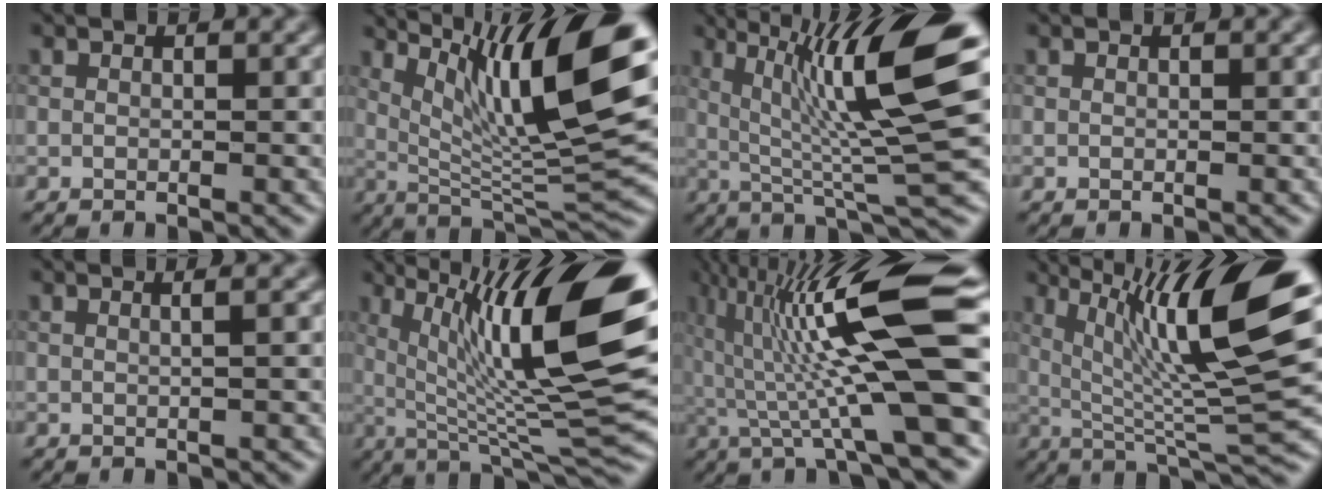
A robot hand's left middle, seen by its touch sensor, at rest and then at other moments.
{"total": 12.9, "force": [5.2, 2.5, 11.5], "torque": [-0.185, 0.006, 0.099]}
{"total": 11.5, "force": [2.9, 1.6, 11.0], "torque": [-0.171, 0.008, 0.055]}
{"total": 0.0}
{"total": 2.1, "force": [0.7, 1.0, 1.8], "torque": [-0.013, 0.006, -0.015]}
{"total": 14.9, "force": [4.0, 3.3, 14.0], "torque": [-0.209, 0.011, 0.073]}
{"total": 14.0, "force": [1.6, 2.2, 13.8], "torque": [-0.225, 0.025, 0.027]}
{"total": 12.8, "force": [4.3, 2.0, 11.9], "torque": [-0.189, 0.010, 0.082]}